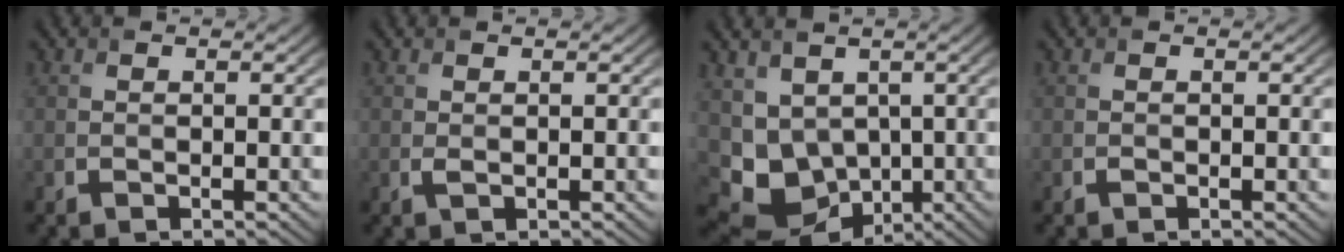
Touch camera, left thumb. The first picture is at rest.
{"total": 0.6, "force": [0.1, 0.2, 0.5], "torque": [-0.013, -0.001, 0.003]}
{"total": 7.9, "force": [0.4, 6.5, 4.4], "torque": [-0.100, -0.031, 0.021]}
{"total": 0.0}